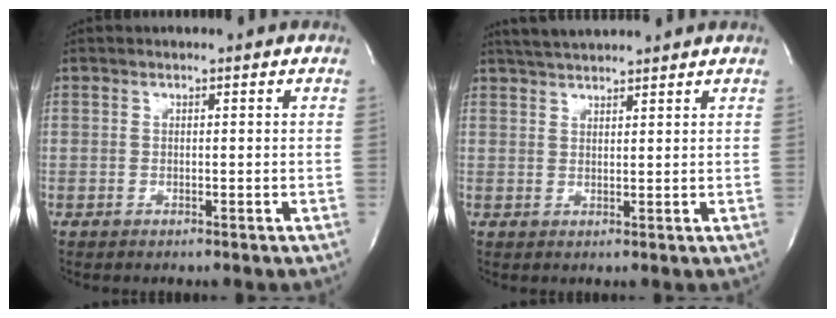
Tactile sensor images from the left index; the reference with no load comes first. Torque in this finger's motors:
{"motor_torque": [-0.25, -0.11, 0.48, 0.09]}